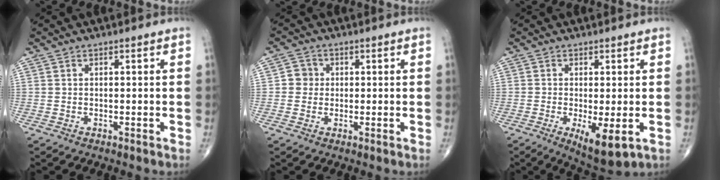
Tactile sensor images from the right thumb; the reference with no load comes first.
{"total": 3.1, "force": [0.2, 3.0, 0.8], "torque": [0.009, 0.007, -0.003]}
{"total": 7.7, "force": [-2.2, 2.4, 6.9], "torque": [-0.111, -0.022, -0.030]}